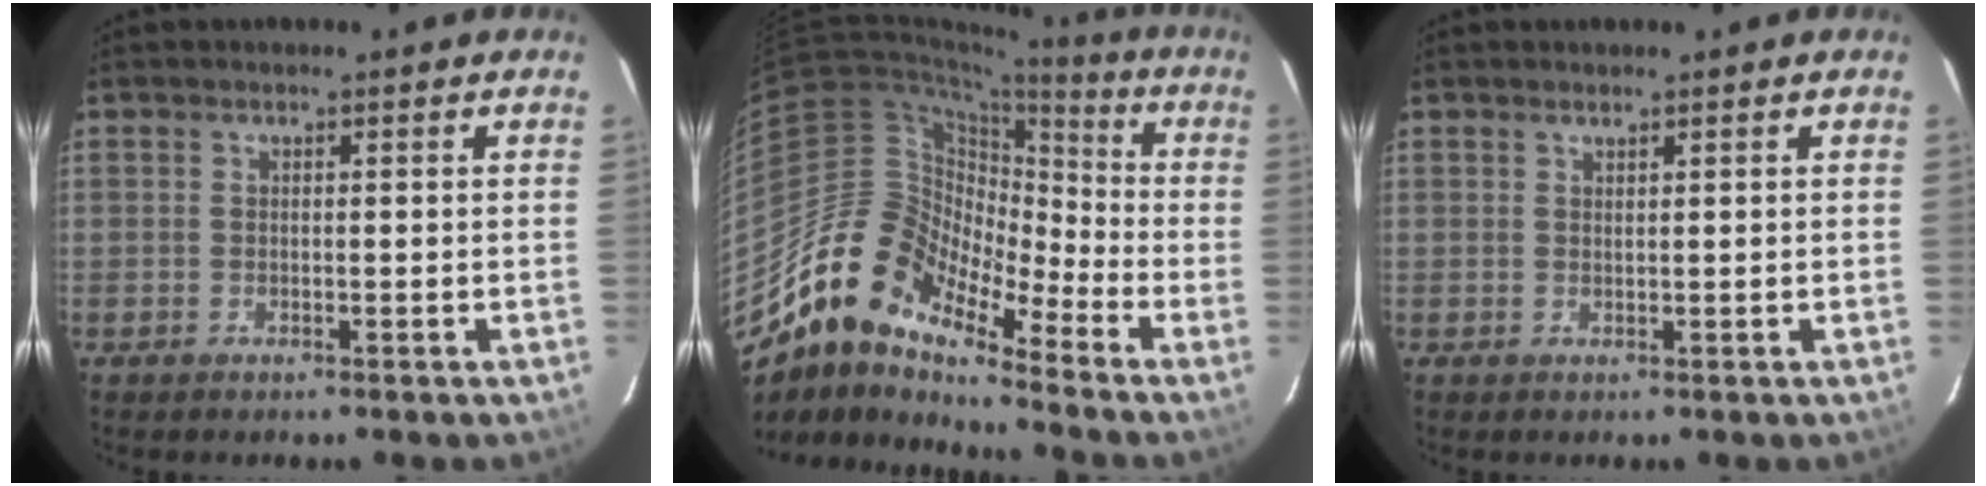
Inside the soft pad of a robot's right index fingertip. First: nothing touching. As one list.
[{"total": 15.4, "force": [-12.2, 5.5, 7.6], "torque": [-0.122, 0.004, -0.250]}, {"total": 0.7, "force": [0.7, -0.1, 0.1], "torque": [-0.004, -0.004, 0.012]}]